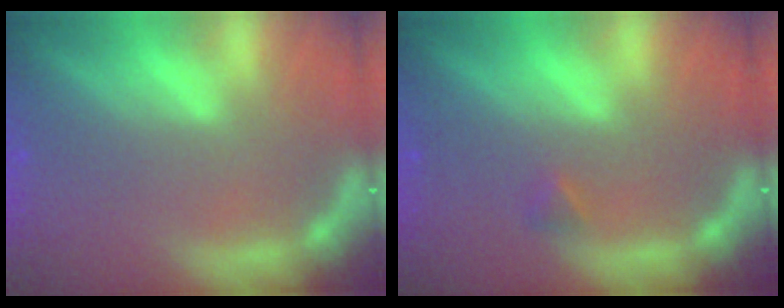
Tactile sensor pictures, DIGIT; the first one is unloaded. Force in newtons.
{"total": 0.9}